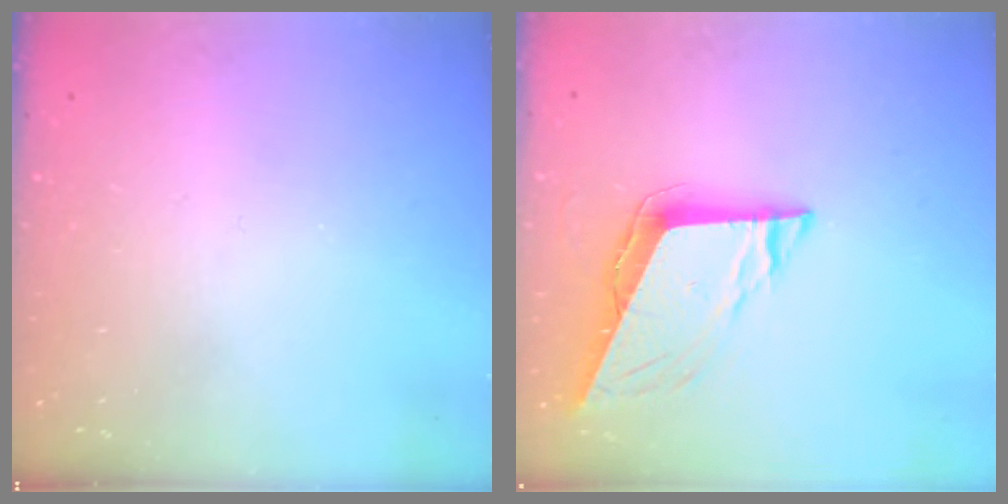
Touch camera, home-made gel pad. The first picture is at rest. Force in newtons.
{"total": 10.4, "press": 9.8, "slide": 3.5}